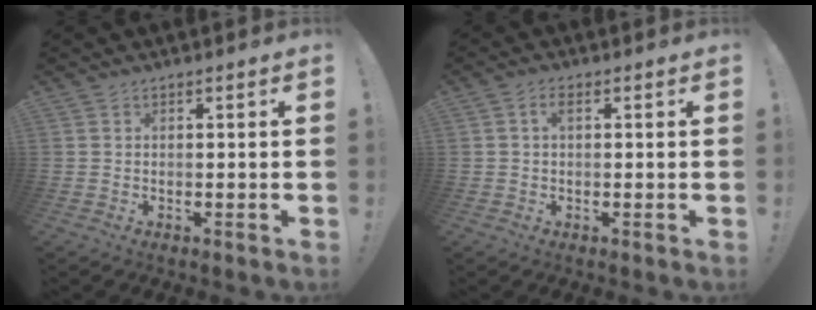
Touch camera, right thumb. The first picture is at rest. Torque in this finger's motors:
{"motor_torque": [-0.33, 0.11, -0.21, 0.20, -0.06]}